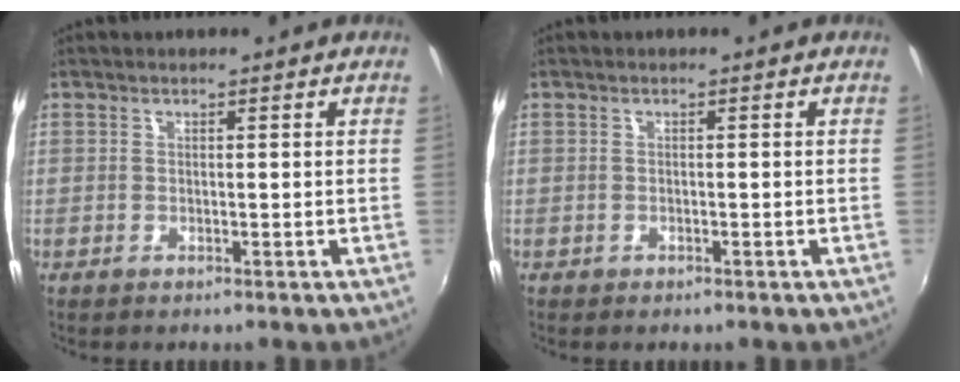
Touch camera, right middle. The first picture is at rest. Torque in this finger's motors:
{"motor_torque": [-0.42, 0.18, 0.02, -0.01]}